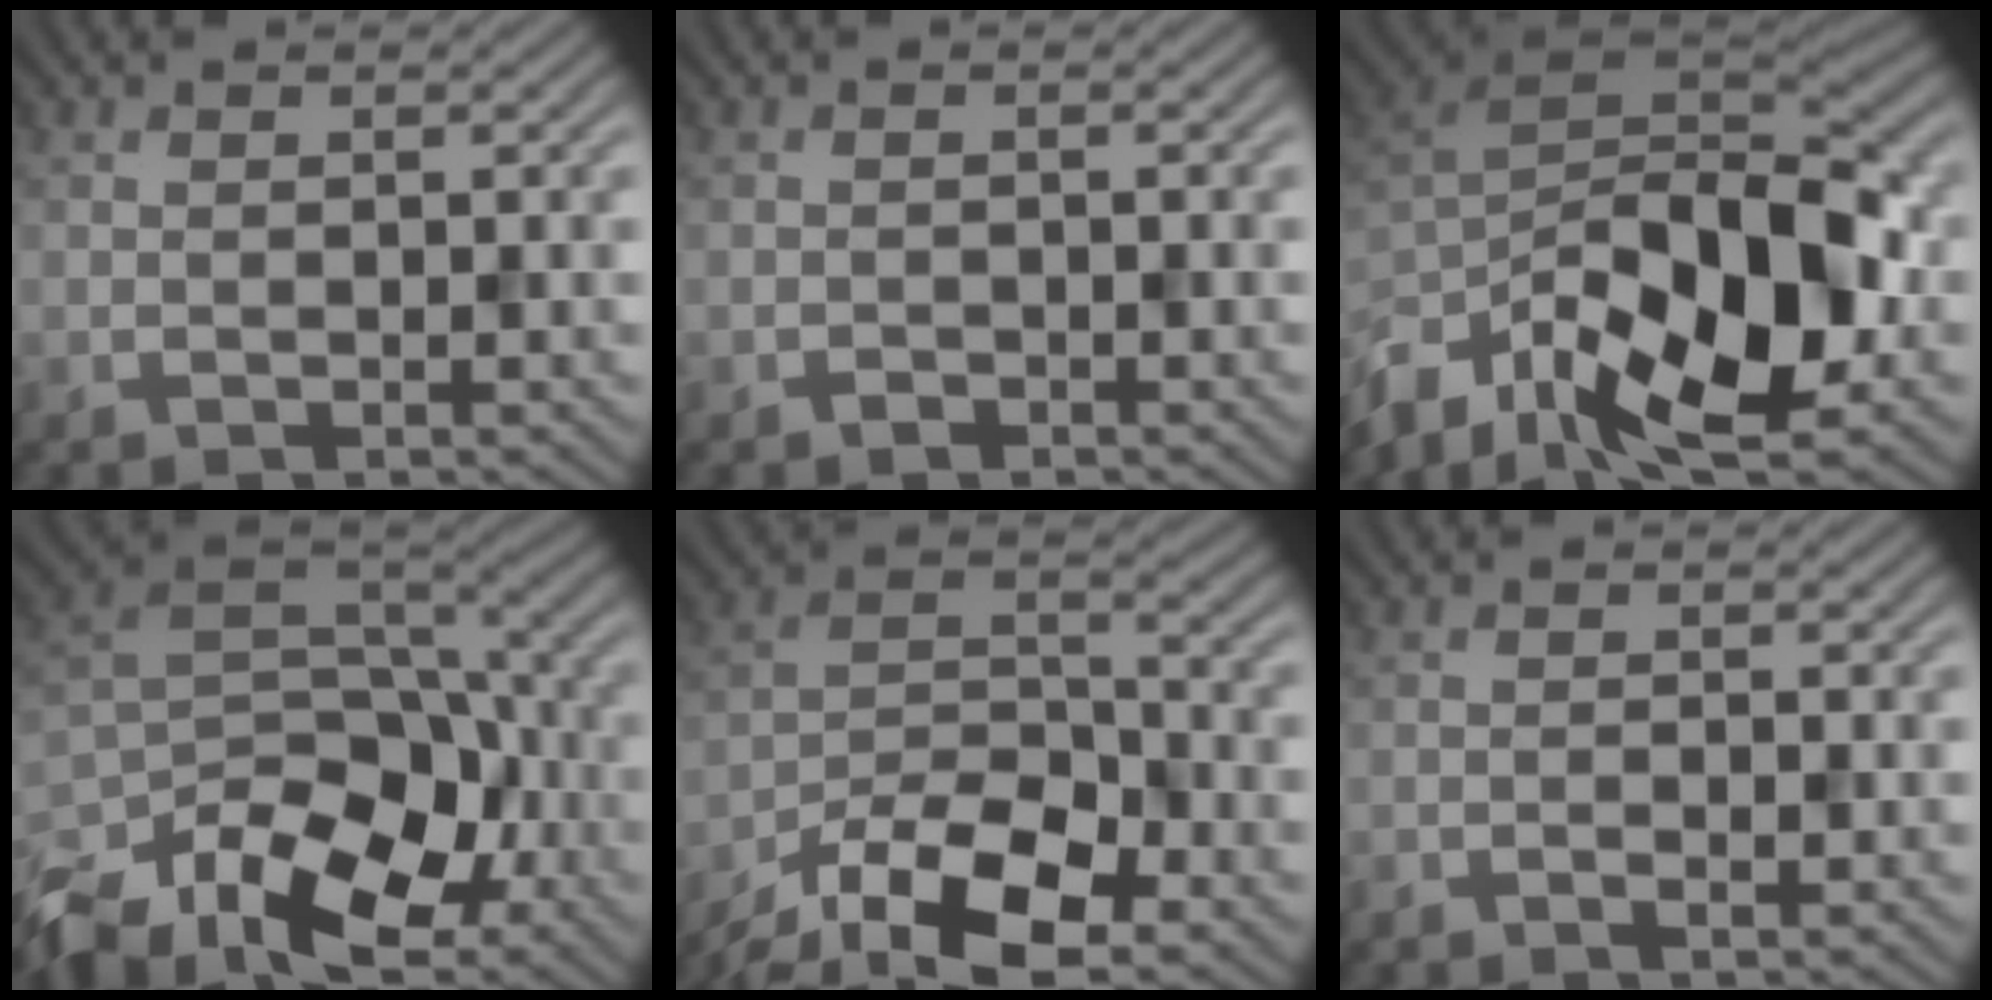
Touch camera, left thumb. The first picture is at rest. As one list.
[{"total": 0.8, "force": [-0.6, 0.4, 0.2], "torque": [-0.003, -0.001, -0.011]}, {"total": 16.4, "force": [-7.1, 8.5, 12.2], "torque": [-0.262, -0.019, -0.127]}, {"total": 15.5, "force": [-9.3, 8.8, 8.7], "torque": [-0.217, -0.033, -0.159]}, {"total": 12.0, "force": [-8.3, 4.9, 7.2], "torque": [-0.139, -0.006, -0.170]}, {"total": 1.3, "force": [-0.7, 0.4, 1.0], "torque": [-0.019, 0.000, -0.013]}]